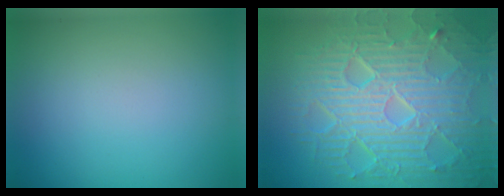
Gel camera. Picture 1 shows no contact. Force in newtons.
{"total": 10.7, "press": 6.9, "slide": 8.2}